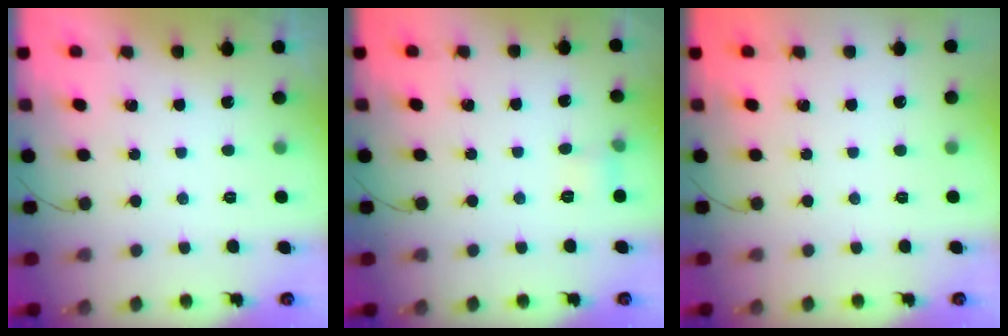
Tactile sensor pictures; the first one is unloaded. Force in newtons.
{"total": 5.1, "press": 4.8, "slide": 1.7}
{"total": 0.0}